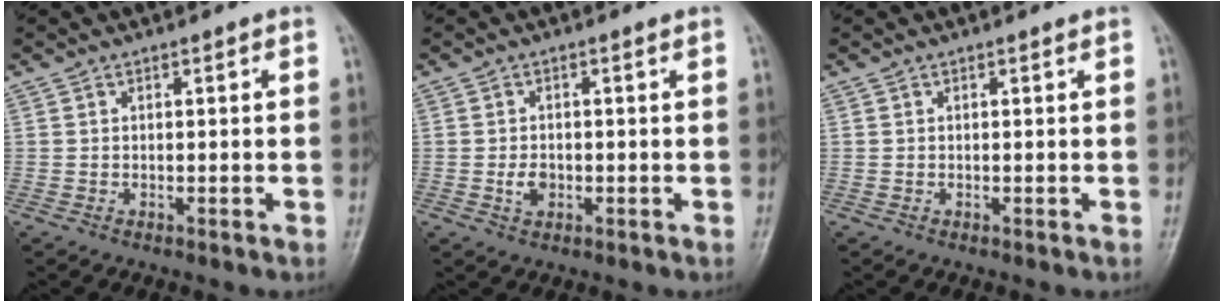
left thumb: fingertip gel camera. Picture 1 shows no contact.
{"total": 2.3, "force": [-0.5, 1.6, 1.6], "torque": [-0.020, 0.002, -0.002]}
{"total": 0.0}